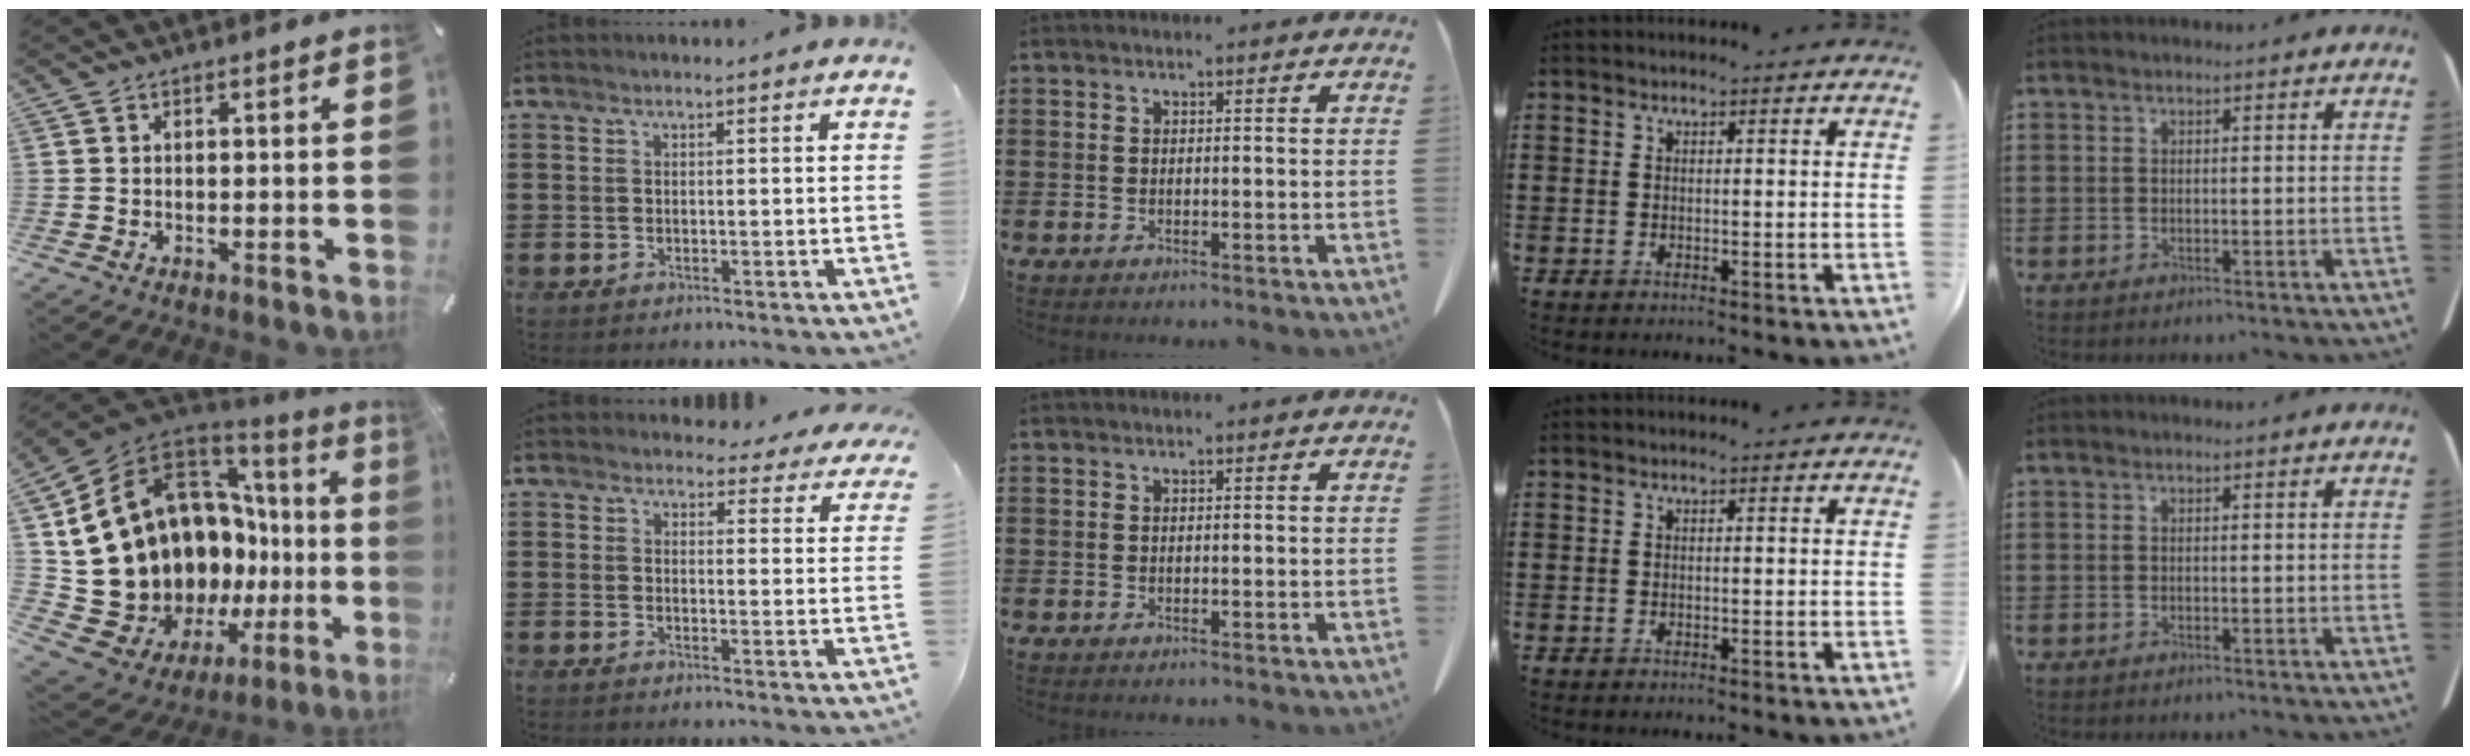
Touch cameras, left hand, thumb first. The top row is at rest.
{"thumb": {"total": 20.9, "force": [2.6, 15.1, 14.1], "torque": [-0.228, -0.087, 0.120]}, "index": {"total": 3.5, "force": [3.4, 0.9, 0.7], "torque": [-0.017, -0.013, 0.060]}}